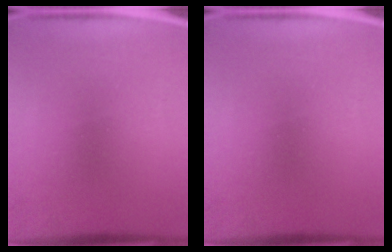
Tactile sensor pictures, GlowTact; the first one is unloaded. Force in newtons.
{"total": 0.0}